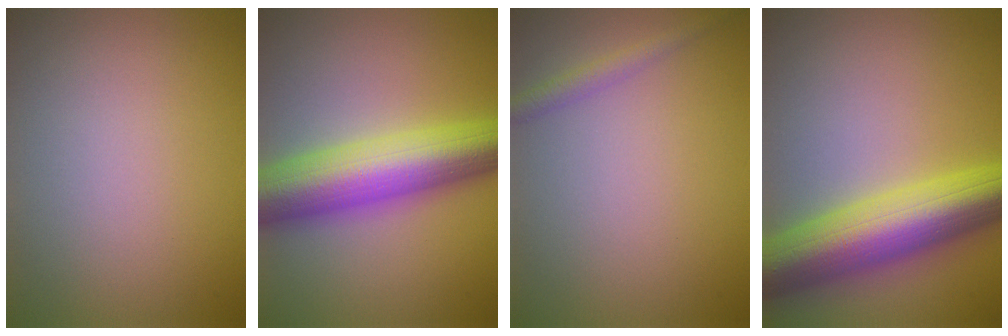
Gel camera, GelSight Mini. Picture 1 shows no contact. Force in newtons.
{"total": 10.3, "press": 10.3, "slide": 0.2}
{"total": 1.6, "press": 1.6, "slide": 0.1}
{"total": 10.9, "press": 10.9, "slide": 0.2}